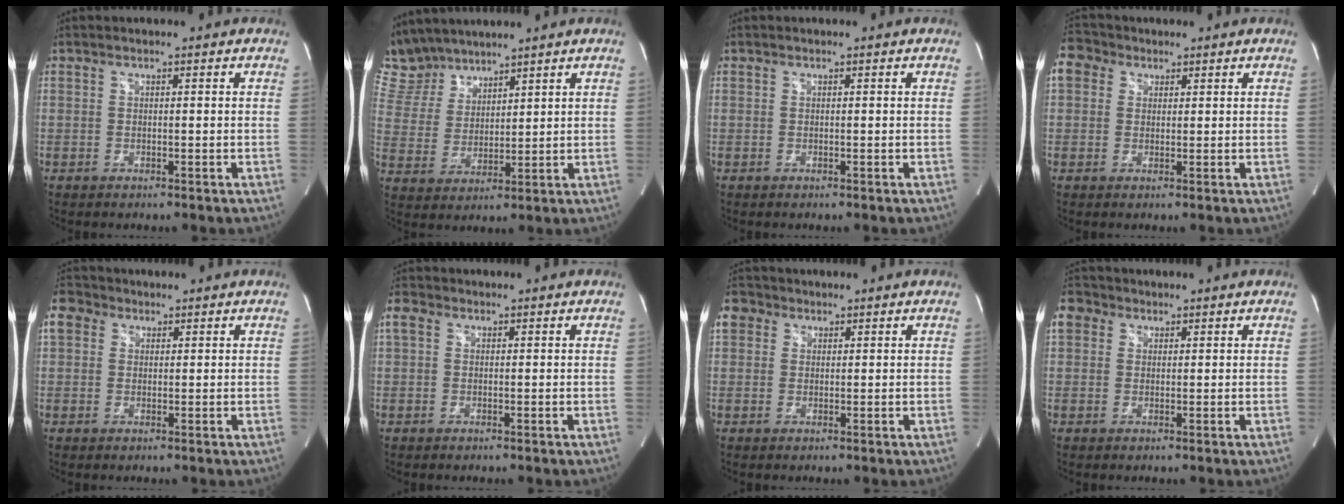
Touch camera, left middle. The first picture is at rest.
{"total": 8.6, "force": [8.1, 2.8, 0.8], "torque": [-0.033, 0.017, 0.178]}
{"total": 0.0}
{"total": 5.1, "force": [2.3, 4.2, 1.7], "torque": [-0.046, 0.028, 0.046]}
{"total": 4.4, "force": [1.9, 3.5, 1.7], "torque": [-0.045, 0.023, 0.038]}
{"total": 2.5, "force": [0.8, 1.9, 1.3], "torque": [-0.040, 0.019, 0.016]}
{"total": 3.4, "force": [1.5, 2.9, 1.0], "torque": [-0.023, 0.016, 0.028]}
{"total": 3.7, "force": [1.6, 3.1, 1.2], "torque": [-0.029, 0.018, 0.031]}